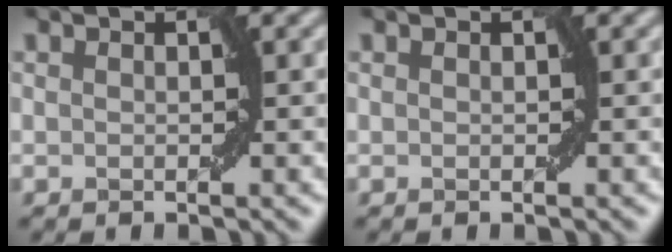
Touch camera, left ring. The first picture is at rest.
{"total": 0.0}